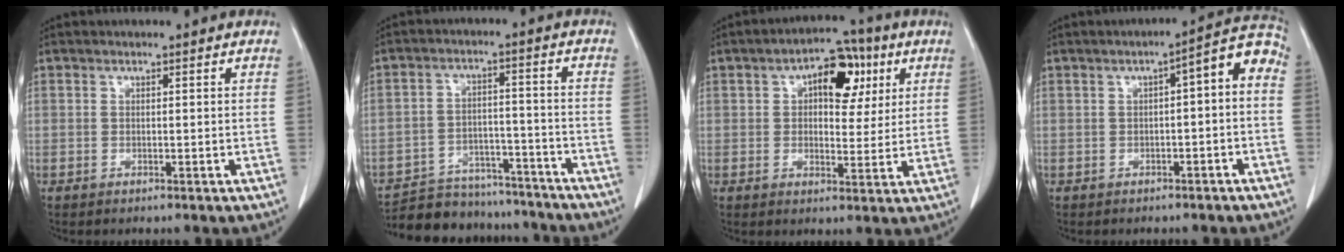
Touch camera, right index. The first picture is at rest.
{"total": 14.7, "force": [-13.6, 4.9, 3.0], "torque": [-0.044, 0.025, -0.195]}
{"total": 9.2, "force": [3.4, 4.8, 7.0], "torque": [-0.095, 0.027, 0.048]}
{"total": 6.7, "force": [-0.5, 1.8, 6.5], "torque": [-0.079, 0.036, -0.010]}